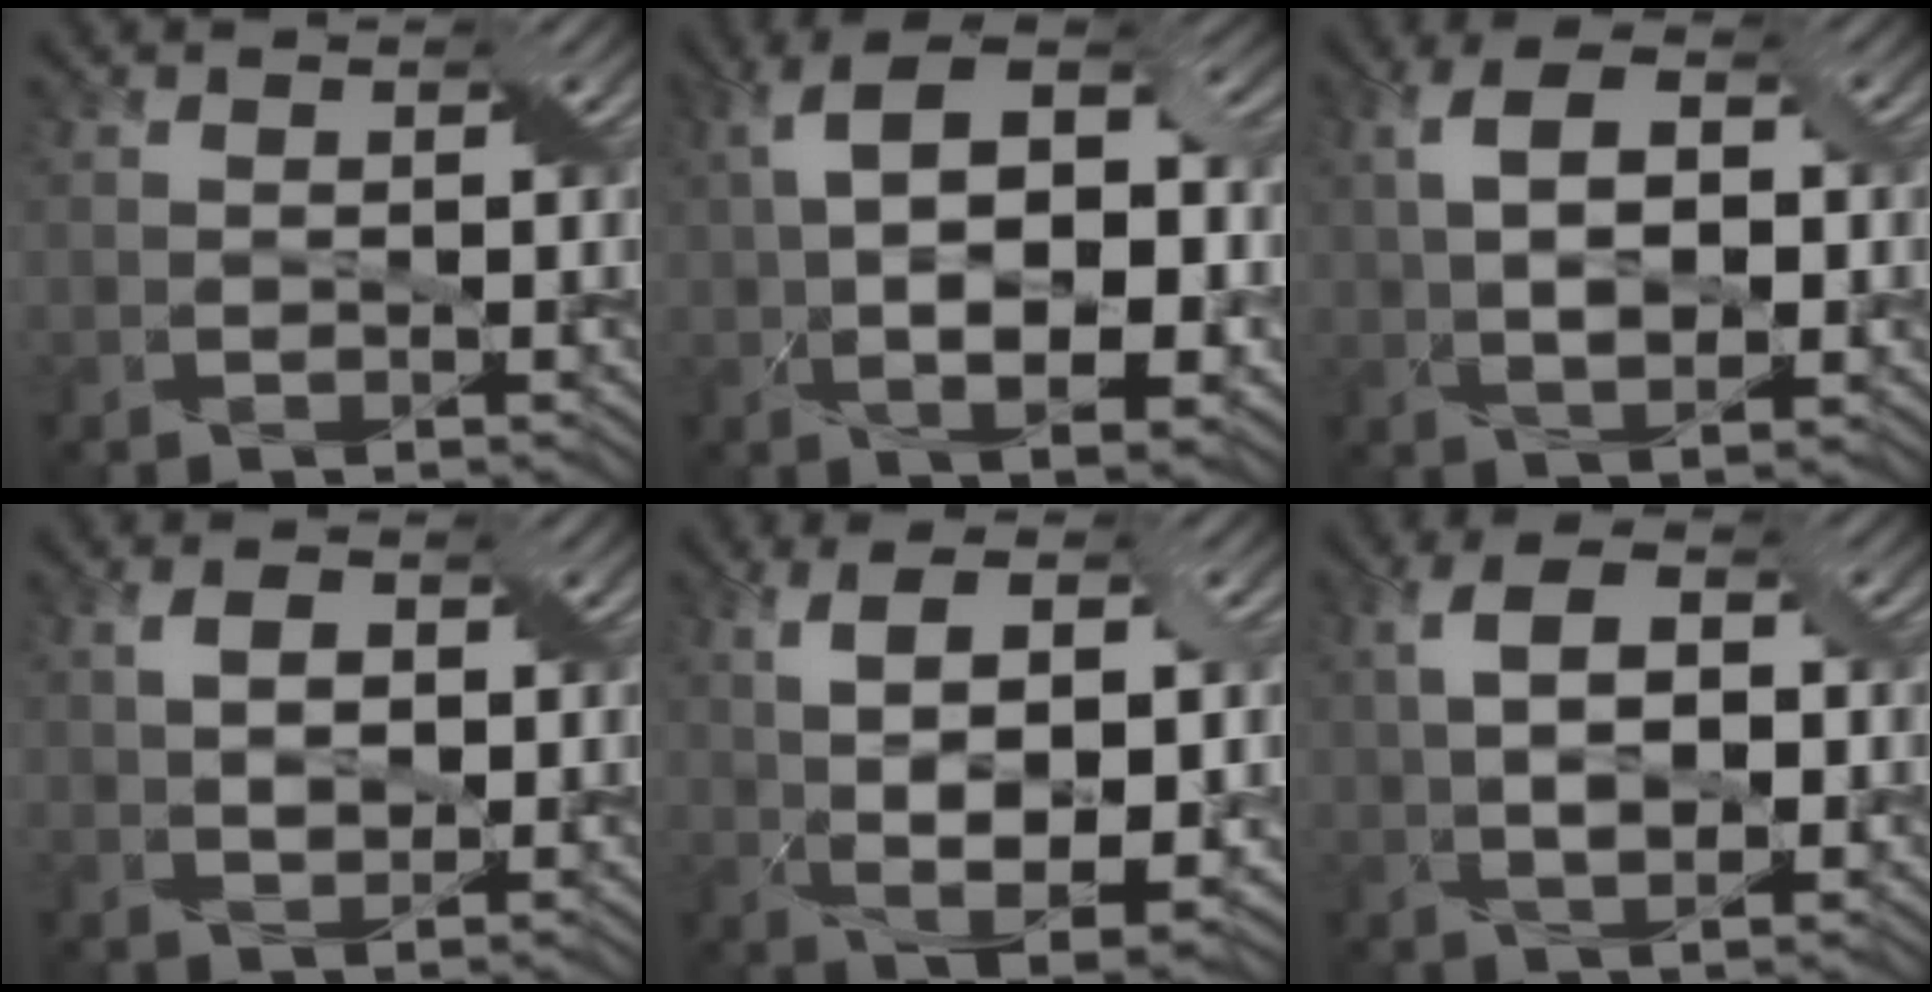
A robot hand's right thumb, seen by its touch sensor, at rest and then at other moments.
{"total": 13.3, "force": [0.1, 6.6, 11.6], "torque": [-0.192, 0.013, 0.003]}
{"total": 7.8, "force": [0.6, 4.0, 6.7], "torque": [-0.130, 0.009, 0.006]}
{"total": 3.6, "force": [0.6, 2.1, 2.9], "torque": [-0.054, -0.001, 0.011]}
{"total": 9.9, "force": [0.7, 4.2, 8.9], "torque": [-0.164, 0.003, 0.017]}
{"total": 7.1, "force": [0.4, 3.6, 6.1], "torque": [-0.120, 0.009, 0.003]}